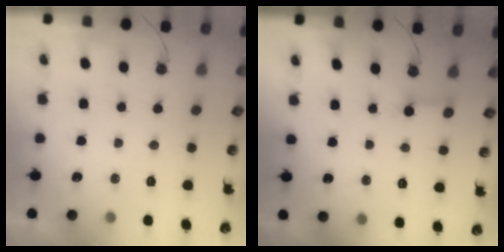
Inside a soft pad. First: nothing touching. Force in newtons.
{"total": 2.6, "press": 2.6, "slide": 0.1}